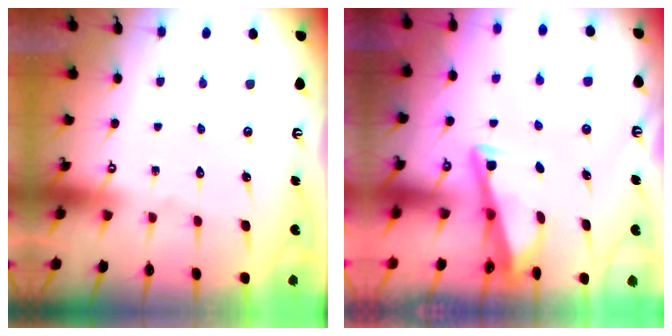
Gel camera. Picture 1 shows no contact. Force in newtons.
{"total": 3.4, "press": 3.4, "slide": 0.4}